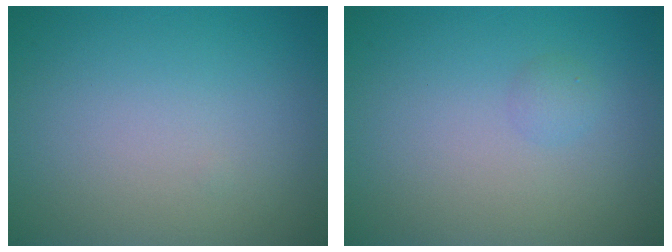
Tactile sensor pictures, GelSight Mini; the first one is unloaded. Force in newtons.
{"total": 0.9, "press": 0.9, "slide": 0.0}